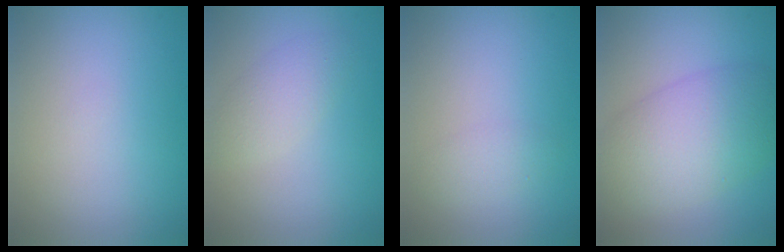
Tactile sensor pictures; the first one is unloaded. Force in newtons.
{"total": 2.4, "press": 2.4, "slide": 0.0}
{"total": 1.3, "press": 1.3, "slide": 0.0}
{"total": 7.7, "press": 7.7, "slide": 0.4}